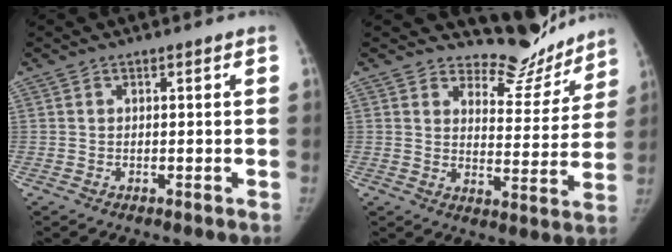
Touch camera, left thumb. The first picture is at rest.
{"total": 11.0, "force": [10.3, 4.0, 0.7], "torque": [0.034, -0.097, 0.132]}